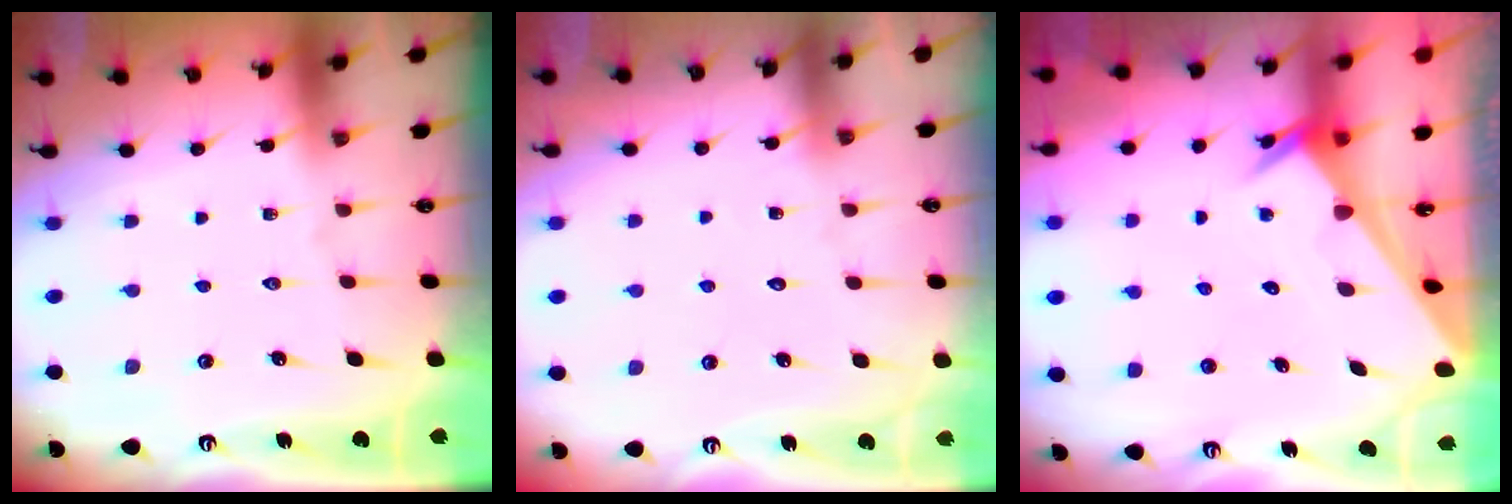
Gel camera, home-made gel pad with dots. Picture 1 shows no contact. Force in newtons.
{"total": 6.0, "press": 6.0, "slide": 0.5}
{"total": 3.4, "press": 3.4, "slide": 0.4}